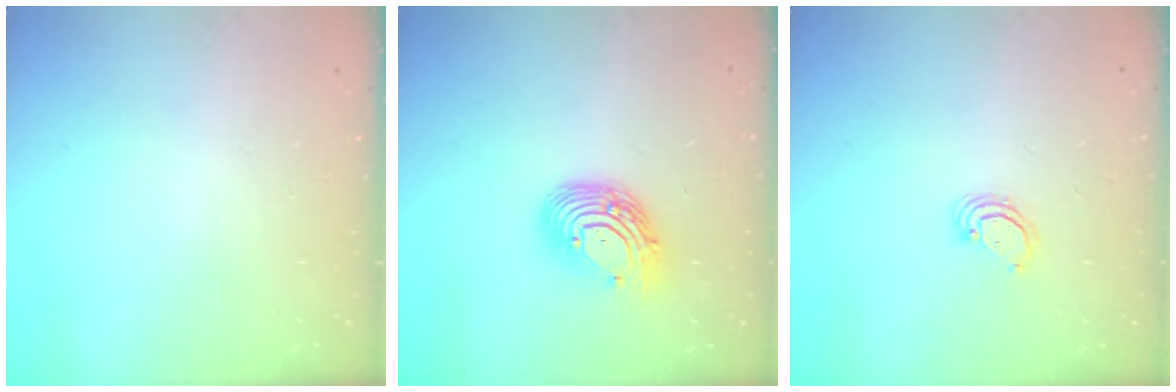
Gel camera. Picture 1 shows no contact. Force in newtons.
{"total": 12.8, "press": 12.8, "slide": 1.2}
{"total": 3.1, "press": 3.1, "slide": 0.3}